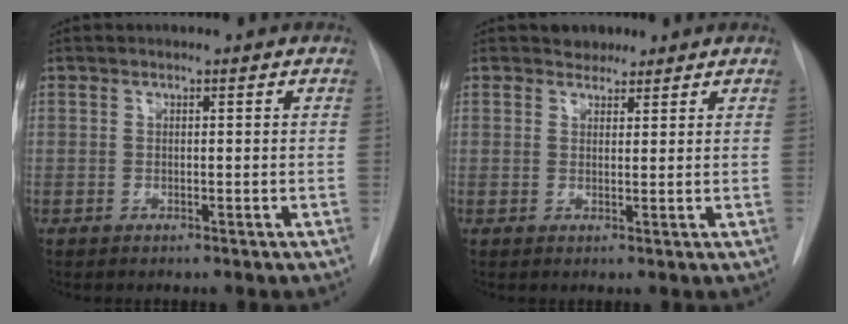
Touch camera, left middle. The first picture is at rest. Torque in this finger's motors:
{"motor_torque": [0.14, -0.13, -0.04, -0.01]}